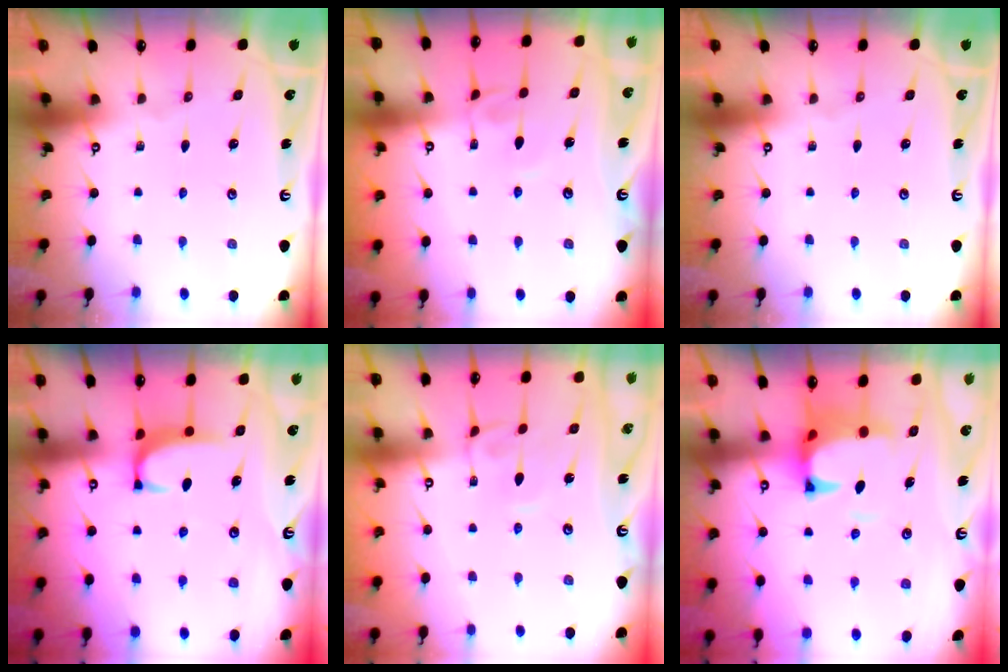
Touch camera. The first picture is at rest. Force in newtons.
{"total": 3.1, "press": 3.1, "slide": 0.2}
{"total": 0.0}
{"total": 1.5, "press": 1.4, "slide": 0.4}
{"total": 3.9, "press": 3.9, "slide": 0.1}
{"total": 2.6, "press": 2.4, "slide": 1.1}